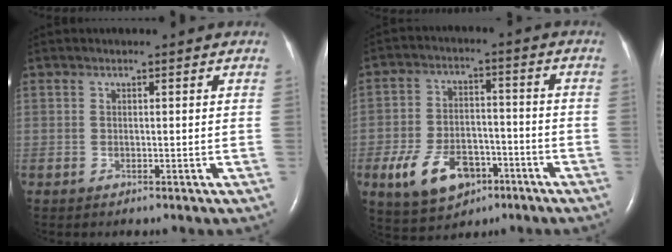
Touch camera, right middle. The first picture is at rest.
{"total": 11.3, "force": [-5.3, 6.8, 7.3], "torque": [-0.146, 0.005, -0.081]}